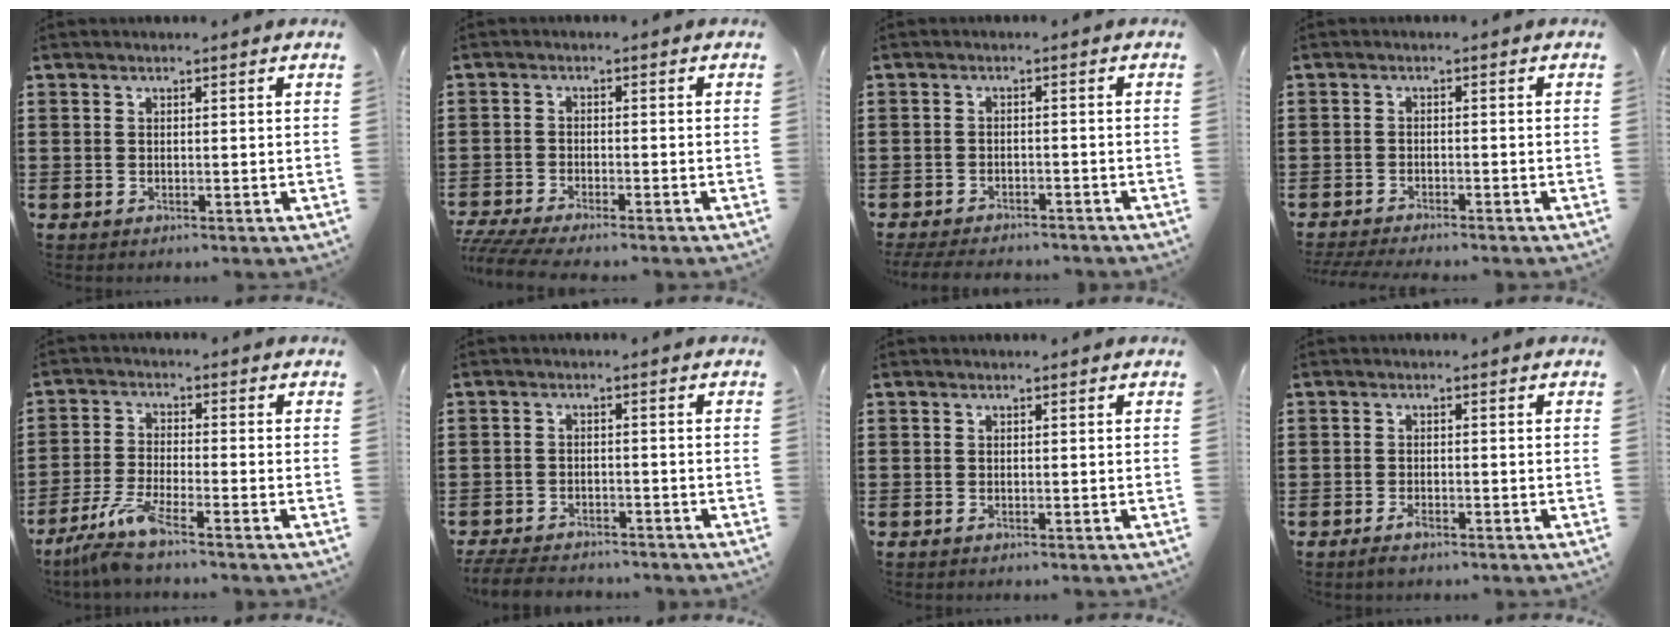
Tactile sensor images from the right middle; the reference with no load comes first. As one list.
[{"total": 2.9, "force": [-2.7, 0.1, 1.2], "torque": [-0.034, -0.009, -0.058]}, {"total": 2.7, "force": [-2.7, 0.4, 0.3], "torque": [-0.009, 0.000, -0.057]}, {"total": 2.0, "force": [-2.0, 0.0, 0.4], "torque": [-0.008, -0.001, -0.040]}, {"total": 6.2, "force": [-4.8, 0.1, 3.9], "torque": [-0.098, -0.023, -0.095]}, {"total": 3.8, "force": [-3.7, 0.7, 0.4], "torque": [-0.015, 0.003, -0.080]}, {"total": 0.0}, {"total": 1.8, "force": [-1.2, 0.6, 1.3], "torque": [-0.031, -0.005, -0.024]}]